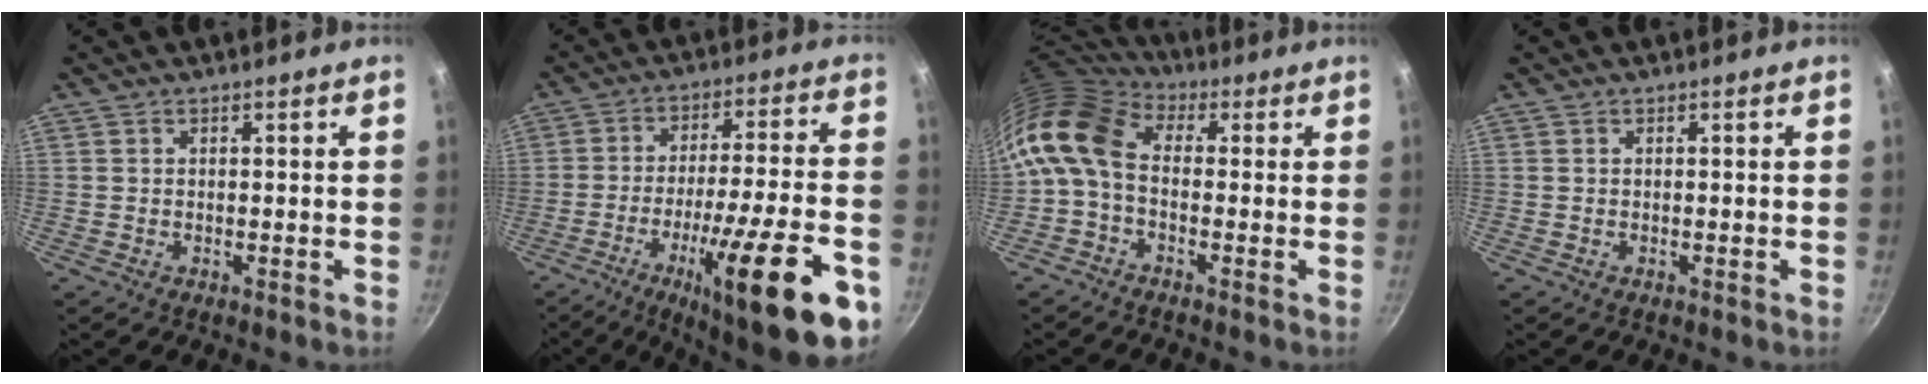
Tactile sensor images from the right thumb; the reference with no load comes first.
{"total": 25.5, "force": [-11.0, 5.8, 22.3], "torque": [-0.302, 0.034, -0.163]}
{"total": 11.8, "force": [-0.8, 8.0, 8.6], "torque": [-0.167, 0.029, -0.038]}
{"total": 0.0}